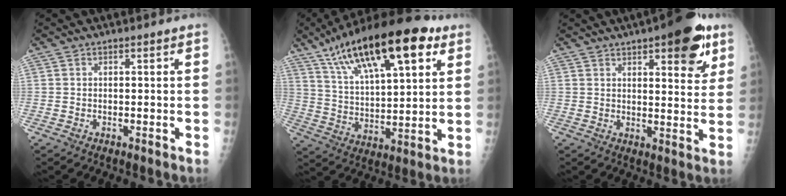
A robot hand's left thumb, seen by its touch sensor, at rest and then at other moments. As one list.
[{"total": 24.3, "force": [13.1, 8.7, 18.5], "torque": [-0.289, -0.023, 0.226]}, {"total": 13.1, "force": [7.1, 4.6, 10.0], "torque": [-0.096, -0.028, 0.091]}]